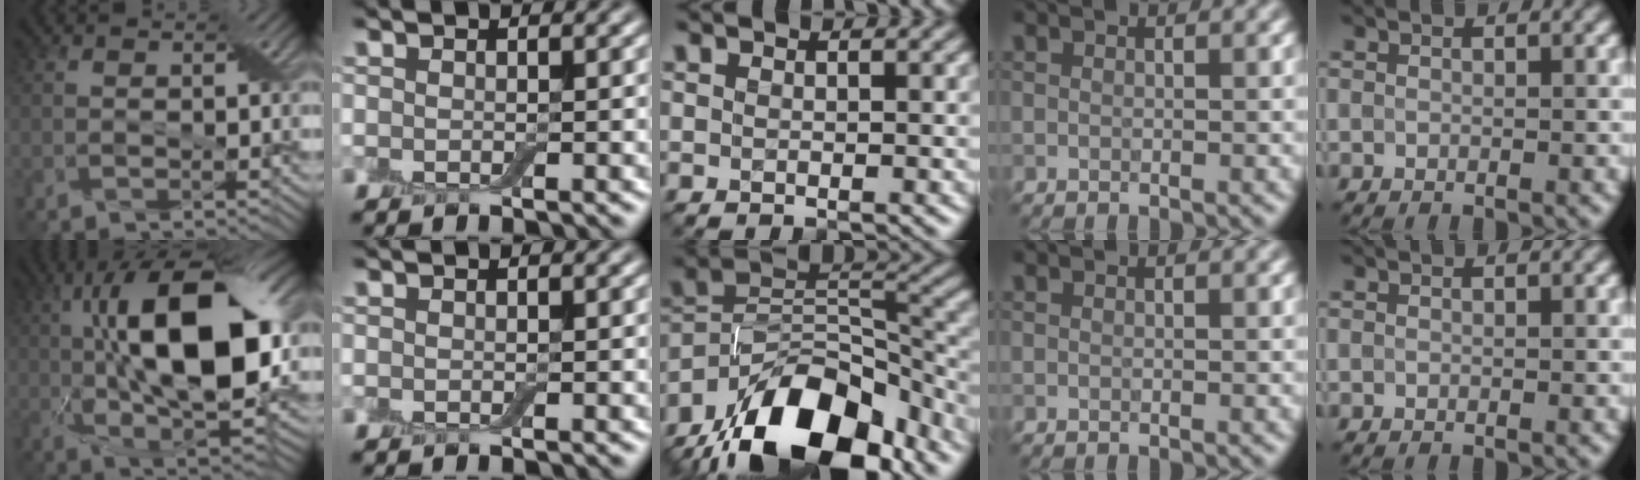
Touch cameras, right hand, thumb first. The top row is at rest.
{"thumb": {"total": 18.4, "force": [2.3, 7.6, 16.6], "torque": [-0.280, 0.022, 0.022]}, "middle": {"total": 14.8, "force": [-10.4, 7.0, 7.9], "torque": [-0.149, 0.019, -0.194]}}